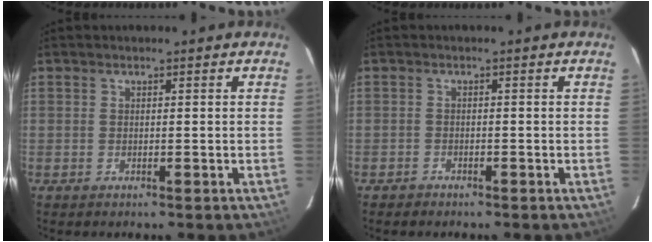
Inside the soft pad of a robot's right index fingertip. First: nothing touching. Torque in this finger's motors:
{"motor_torque": [0.09, -0.09, 0.01, 0.00]}